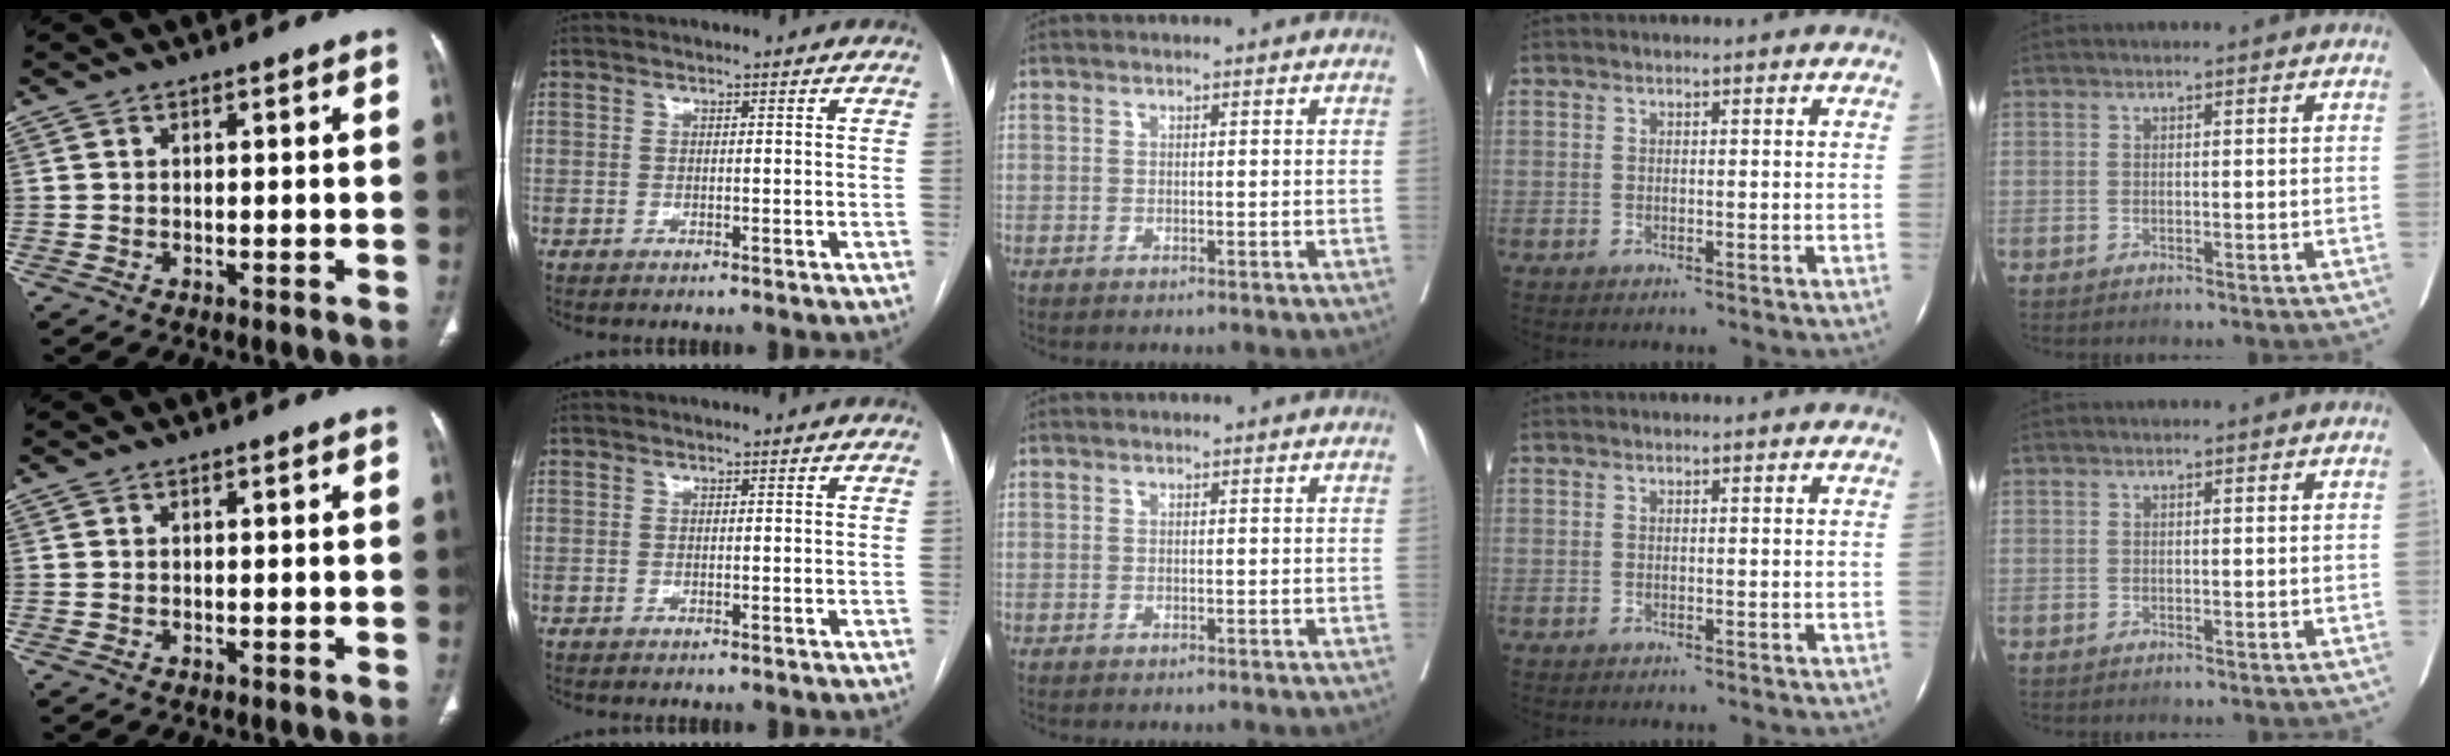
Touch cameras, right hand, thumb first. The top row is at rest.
{}